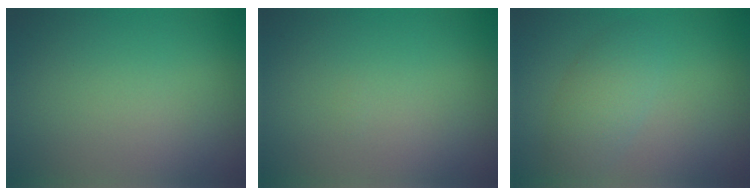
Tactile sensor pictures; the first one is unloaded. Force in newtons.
{"total": 0.0}
{"total": 2.8, "press": 2.8, "slide": 0.1}